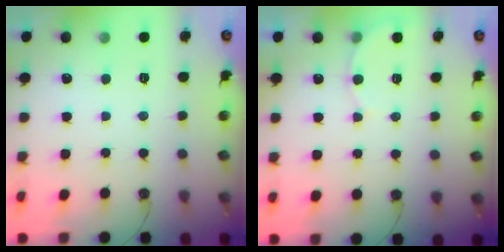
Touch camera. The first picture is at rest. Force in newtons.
{"total": 6.3, "press": 6.2, "slide": 0.5}